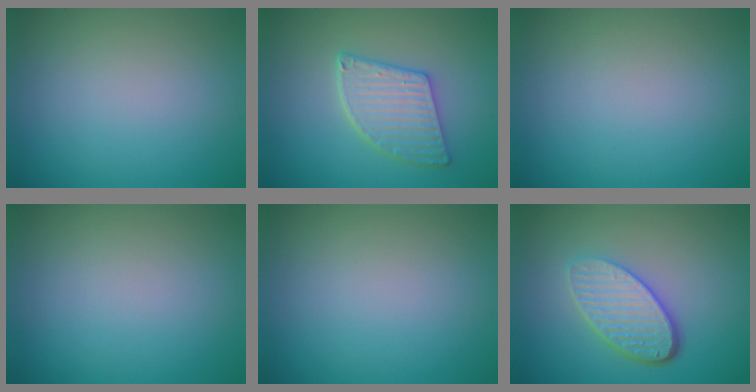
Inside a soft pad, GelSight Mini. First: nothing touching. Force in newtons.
{"total": 4.1, "press": 3.6, "slide": 1.8}
{"total": 0.0}
{"total": 0.0}
{"total": 0.0}
{"total": 5.2, "press": 3.7, "slide": 3.7}